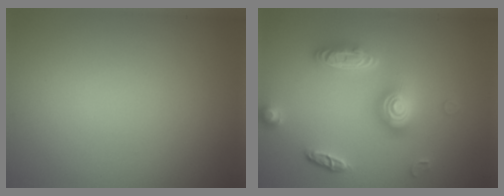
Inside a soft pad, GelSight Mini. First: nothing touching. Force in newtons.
{"total": 4.5, "press": 3.5, "slide": 2.8}